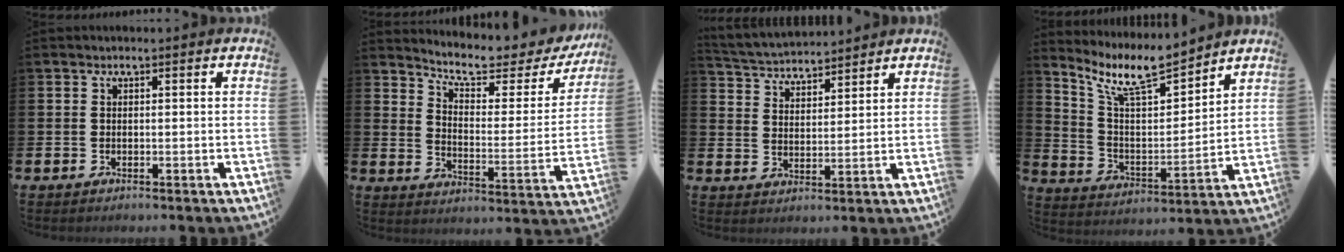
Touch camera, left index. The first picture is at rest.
{"total": 7.6, "force": [6.8, 1.7, 2.8], "torque": [-0.077, -0.049, 0.113]}
{"total": 4.1, "force": [4.0, 0.9, -0.1], "torque": [-0.023, -0.026, 0.071]}
{"total": 9.5, "force": [8.3, 2.1, 4.1], "torque": [-0.110, -0.049, 0.148]}